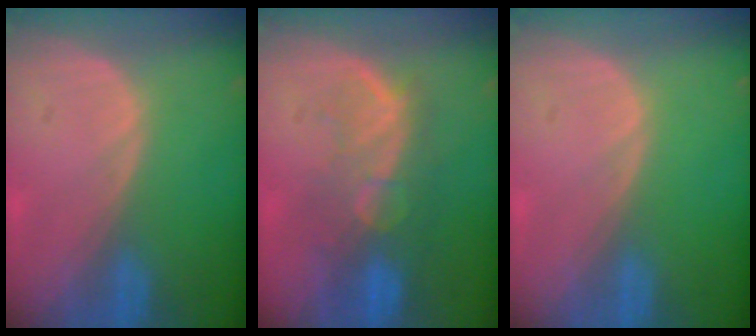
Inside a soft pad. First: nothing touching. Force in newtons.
{"total": 10.0, "press": 8.5, "slide": 5.3}
{"total": 0.0}